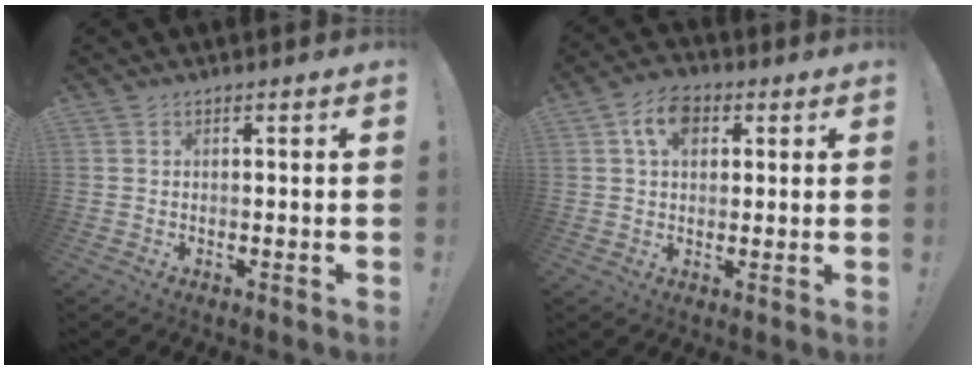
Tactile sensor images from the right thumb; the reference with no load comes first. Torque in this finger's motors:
{"motor_torque": [0.34, 0.30, 0.16, -0.15, 0.02]}